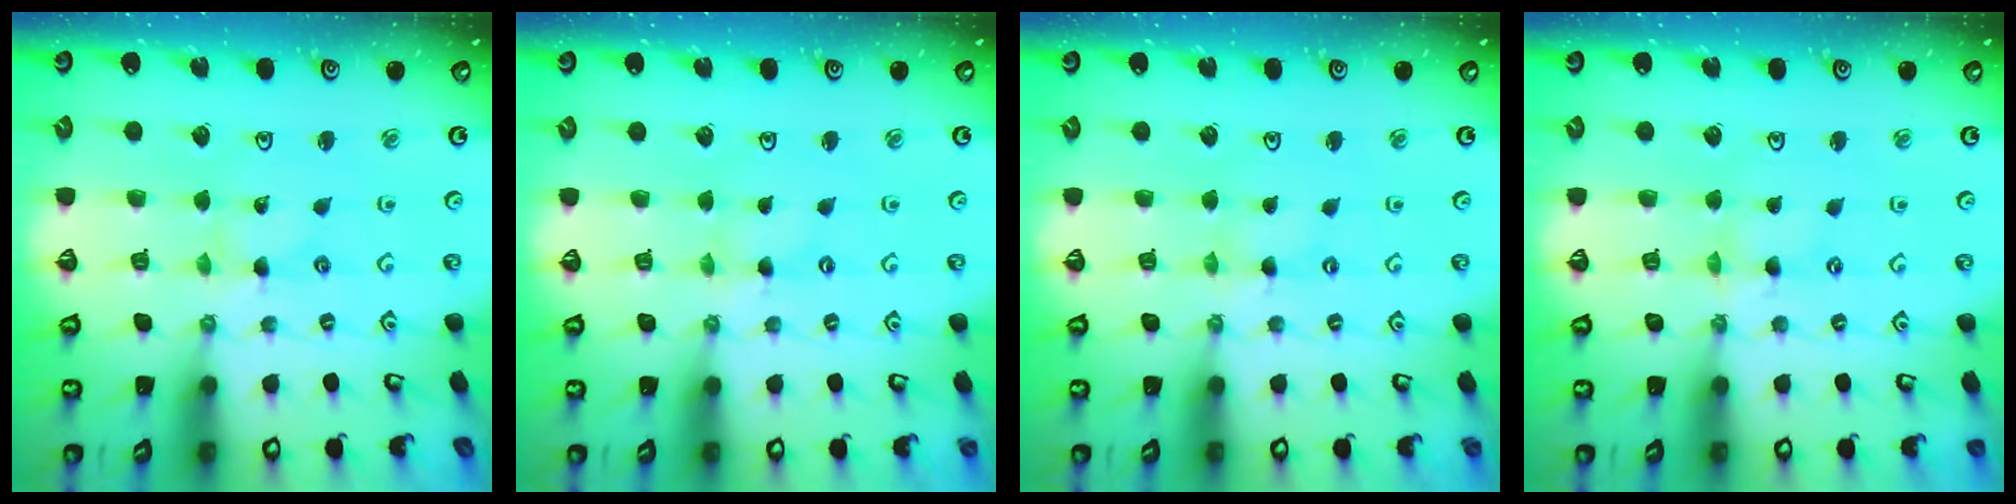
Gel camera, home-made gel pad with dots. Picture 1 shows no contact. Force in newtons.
{"total": 0.0}
{"total": 0.7, "press": 0.7, "slide": 0.1}
{"total": 0.0}